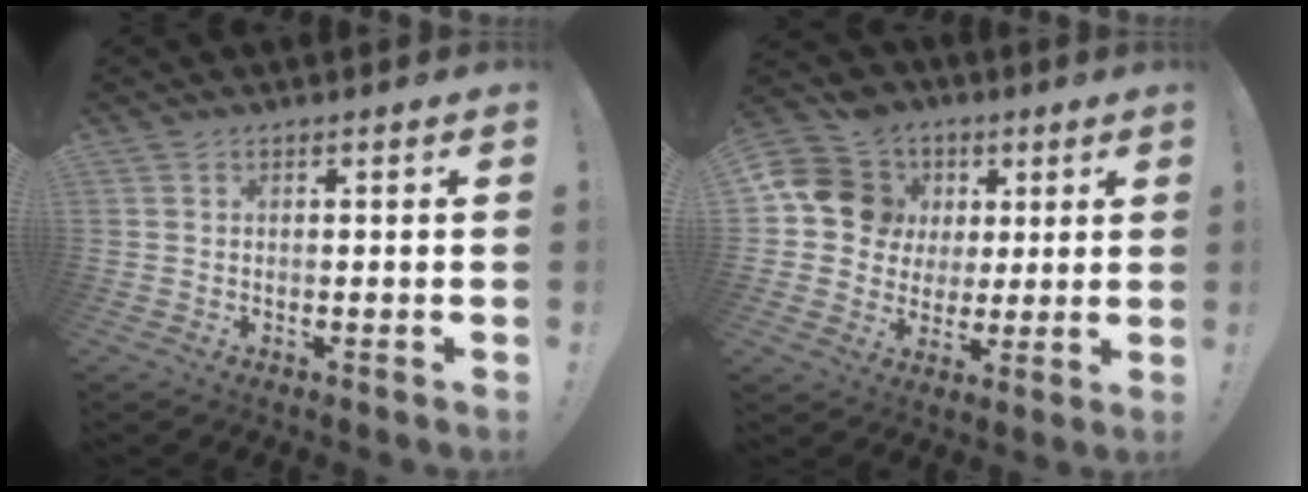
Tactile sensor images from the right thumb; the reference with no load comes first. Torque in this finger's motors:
{"motor_torque": [-0.53, 1.04, 0.26, -0.33, 0.33]}